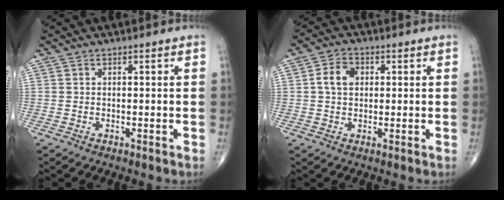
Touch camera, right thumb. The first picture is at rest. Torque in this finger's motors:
{"motor_torque": [-0.43, 0.31, 0.30, -0.08, 0.02]}